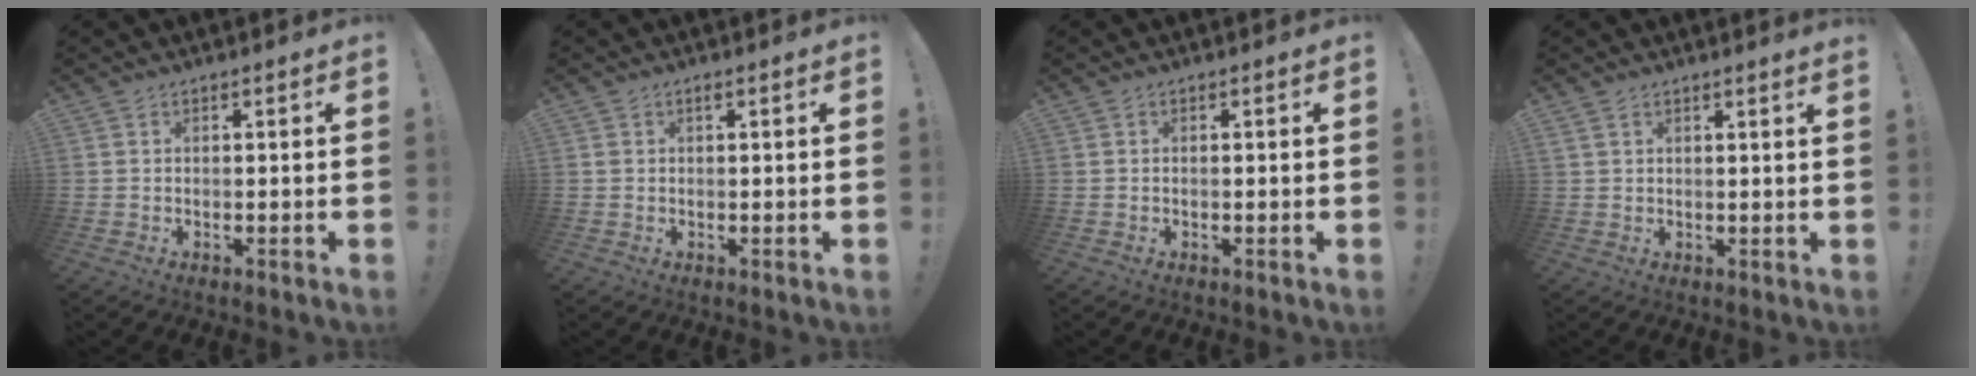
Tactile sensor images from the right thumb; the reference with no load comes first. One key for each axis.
{"total": 0.8, "fx": 0.5, "fy": 0.3, "fz": 0.5, "tx": -0.010, "ty": 0.002, "tz": 0.010}
{"total": 0.0}
{"total": 1.5, "fx": 1.4, "fy": 0.1, "fz": 0.6, "tx": -0.007, "ty": -0.007, "tz": 0.025}